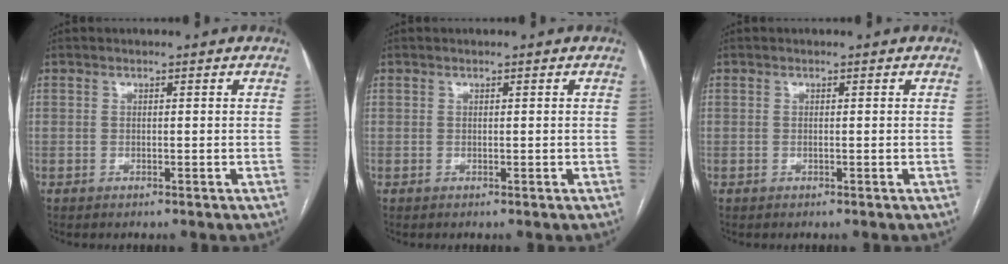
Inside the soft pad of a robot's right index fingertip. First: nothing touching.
{"total": 0.0}
{"total": 0.0}